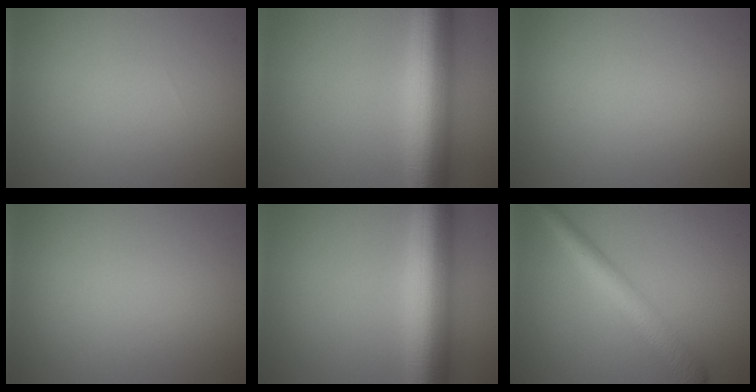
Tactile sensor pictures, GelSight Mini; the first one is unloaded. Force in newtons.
{"total": 9.5, "press": 9.5, "slide": 0.1}
{"total": 0.0}
{"total": 0.0}
{"total": 9.5, "press": 9.5, "slide": 0.1}
{"total": 4.3, "press": 4.3, "slide": 0.1}